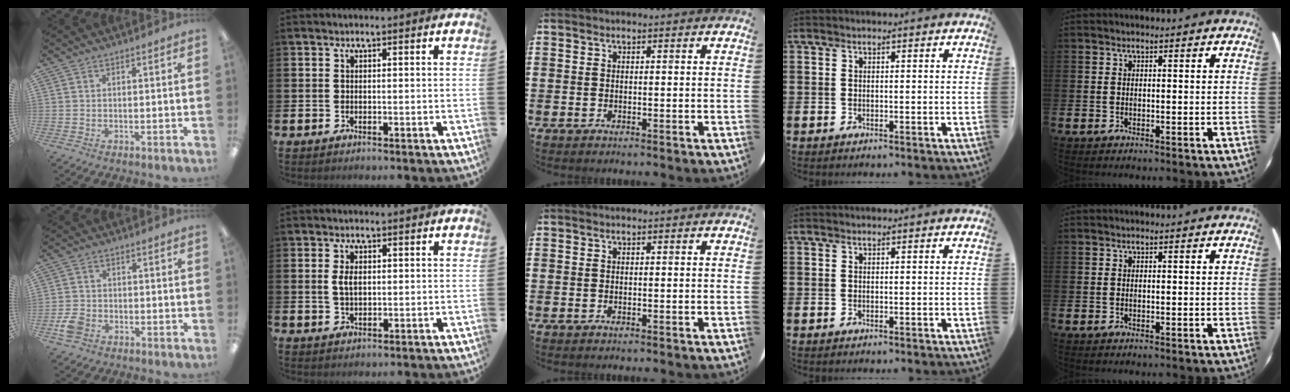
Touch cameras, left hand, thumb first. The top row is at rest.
{"thumb": {"total": 4.7, "force": [-2.3, 3.4, 2.4], "torque": [-0.047, 0.012, -0.042]}, "index": {"total": 2.5, "force": [0.8, 1.3, 2.0], "torque": [-0.031, 0.002, 0.010]}}